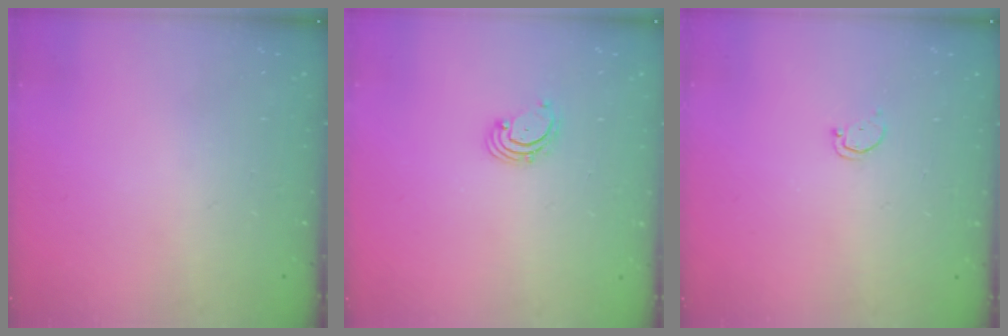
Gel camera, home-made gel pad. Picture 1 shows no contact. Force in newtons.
{"total": 1.9, "press": 1.8, "slide": 0.2}
{"total": 1.7, "press": 1.7, "slide": 0.2}